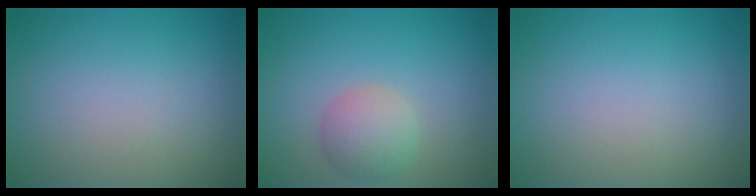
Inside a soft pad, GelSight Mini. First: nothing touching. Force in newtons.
{"total": 3.0, "press": 3.0, "slide": 0.1}
{"total": 0.0}